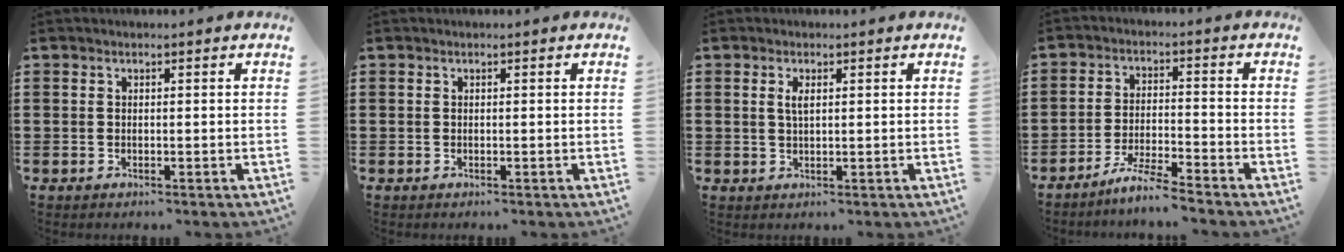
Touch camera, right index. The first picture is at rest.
{"total": 0.0}
{"total": 1.8, "force": [0.5, 0.6, 1.7], "torque": [-0.034, 0.003, 0.008]}
{"total": 5.1, "force": [-4.8, -0.3, 1.9], "torque": [-0.047, -0.006, -0.094]}